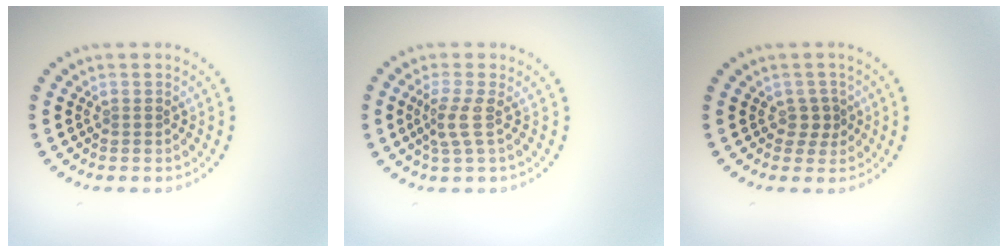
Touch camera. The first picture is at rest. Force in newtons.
{"total": 2.3, "press": 1.6, "slide": 1.6}
{"total": 1.4, "press": 1.2, "slide": 0.9}